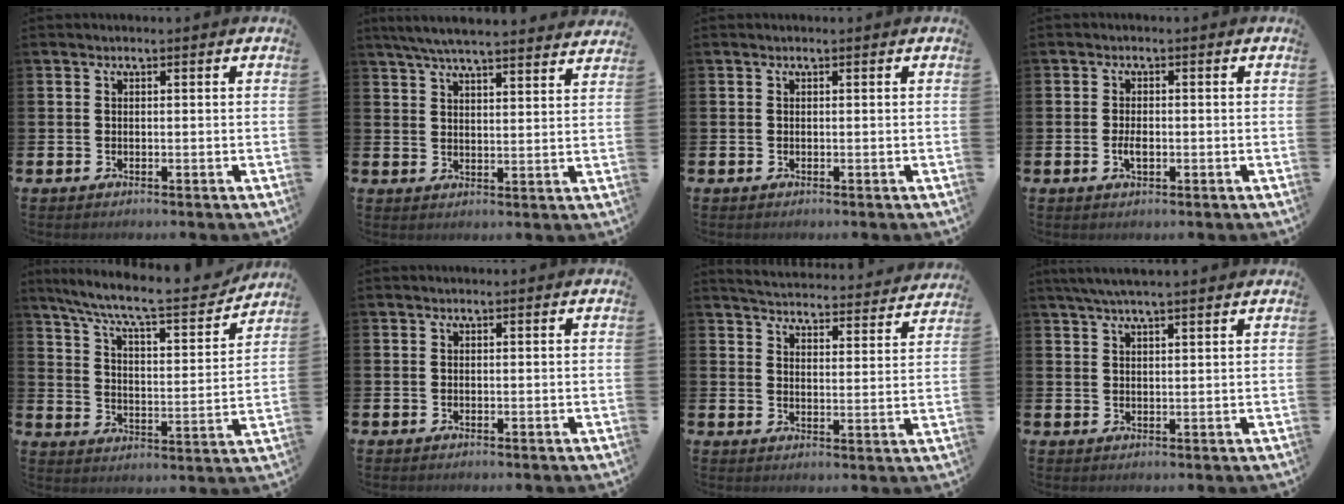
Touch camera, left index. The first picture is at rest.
{"total": 6.2, "force": [5.9, 0.3, 1.8], "torque": [-0.051, -0.025, 0.106]}
{"total": 0.0}
{"total": 2.1, "force": [-0.4, 1.0, 1.8], "torque": [-0.026, -0.004, -0.009]}
{"total": 9.2, "force": [8.2, 1.1, 4.0], "torque": [-0.107, -0.055, 0.136]}
{"total": 0.0}
{"total": 4.7, "force": [4.7, 0.4, 0.2], "torque": [-0.025, -0.042, 0.080]}
{"total": 3.8, "force": [3.3, 0.2, 1.8], "torque": [-0.041, -0.002, 0.060]}